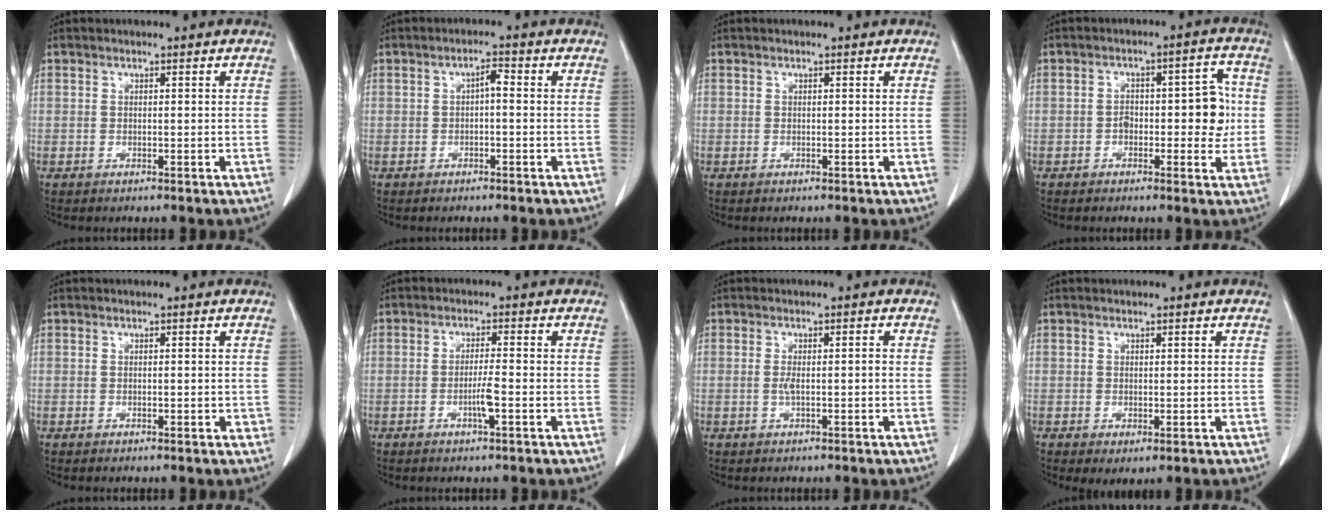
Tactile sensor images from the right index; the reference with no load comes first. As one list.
[{"total": 2.0, "force": [-0.1, 0.6, 1.9], "torque": [-0.031, 0.007, -0.002]}, {"total": 0.0}, {"total": 7.0, "force": [-0.7, 3.1, 6.3], "torque": [-0.077, 0.024, -0.009]}, {"total": 0.9, "force": [-0.1, 0.4, 0.8], "torque": [-0.011, 0.000, -0.001]}, {"total": 3.3, "force": [-1.2, -0.1, 3.1], "torque": [-0.058, -0.003, -0.023]}, {"total": 2.4, "force": [-0.3, 0.4, 2.3], "torque": [-0.042, 0.001, -0.004]}, {"total": 1.8, "force": [-0.3, 0.8, 1.6], "torque": [-0.028, -0.008, 0.005]}]